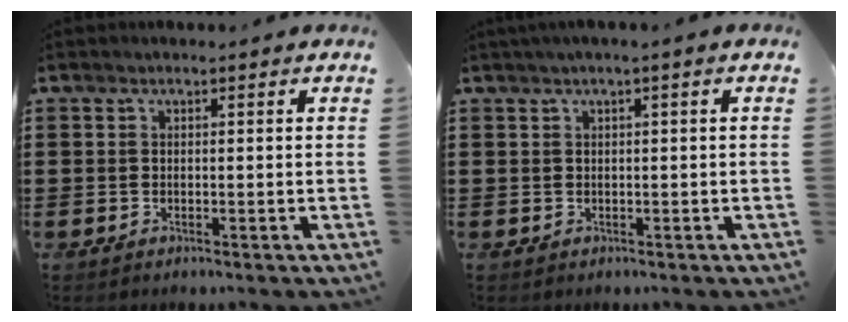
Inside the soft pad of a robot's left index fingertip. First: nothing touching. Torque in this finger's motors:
{"motor_torque": [2.13, 0.00, 0.01, -0.04]}